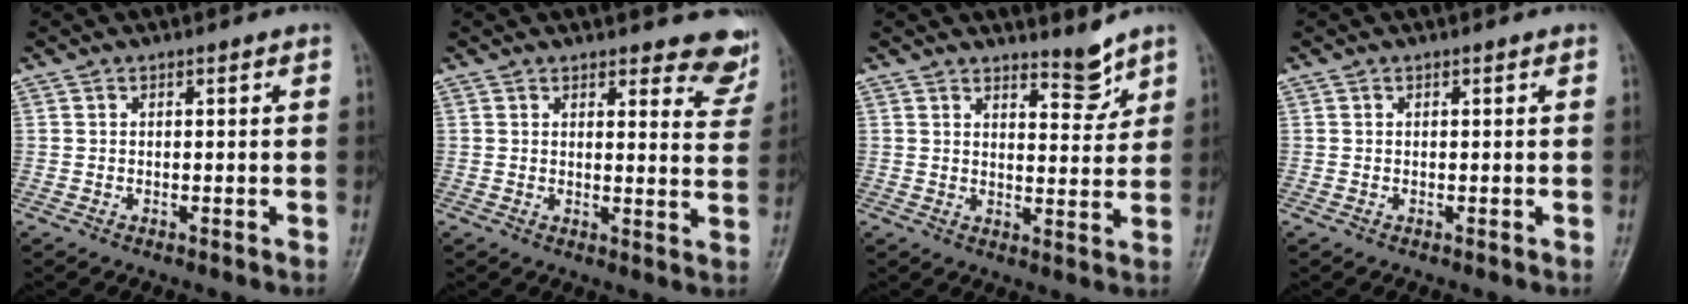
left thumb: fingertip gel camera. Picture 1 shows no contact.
{"total": 7.8, "force": [6.8, 2.5, 2.9], "torque": [0.004, -0.046, 0.058]}
{"total": 4.1, "force": [3.7, 1.0, 1.5], "torque": [-0.010, -0.039, 0.061]}
{"total": 0.0}